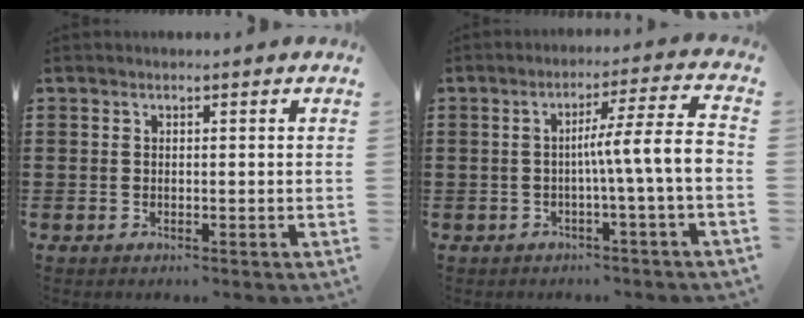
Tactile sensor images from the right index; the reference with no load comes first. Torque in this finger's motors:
{"motor_torque": [1.17, -0.66, 0.39, 0.17]}